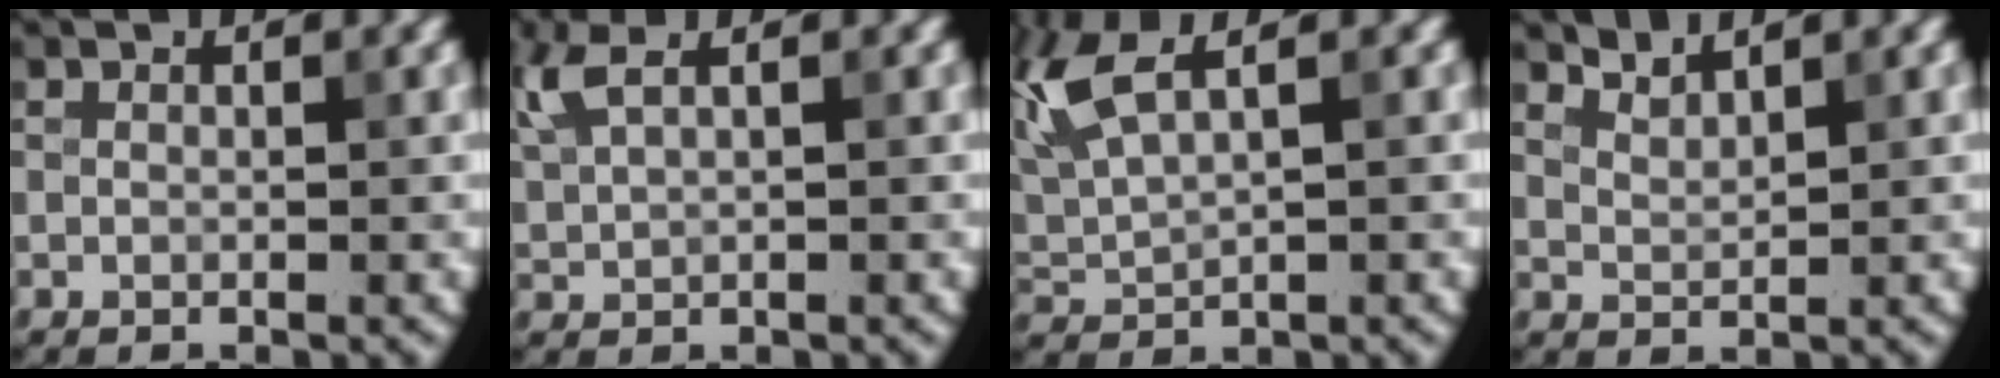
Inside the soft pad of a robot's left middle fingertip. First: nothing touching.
{"total": 3.1, "force": [1.7, 1.1, 2.3], "torque": [-0.063, 0.009, 0.041]}
{"total": 4.7, "force": [2.6, 1.5, 3.6], "torque": [-0.091, 0.014, 0.056]}
{"total": 1.8, "force": [1.8, 0.2, 0.4], "torque": [-0.009, -0.002, 0.038]}